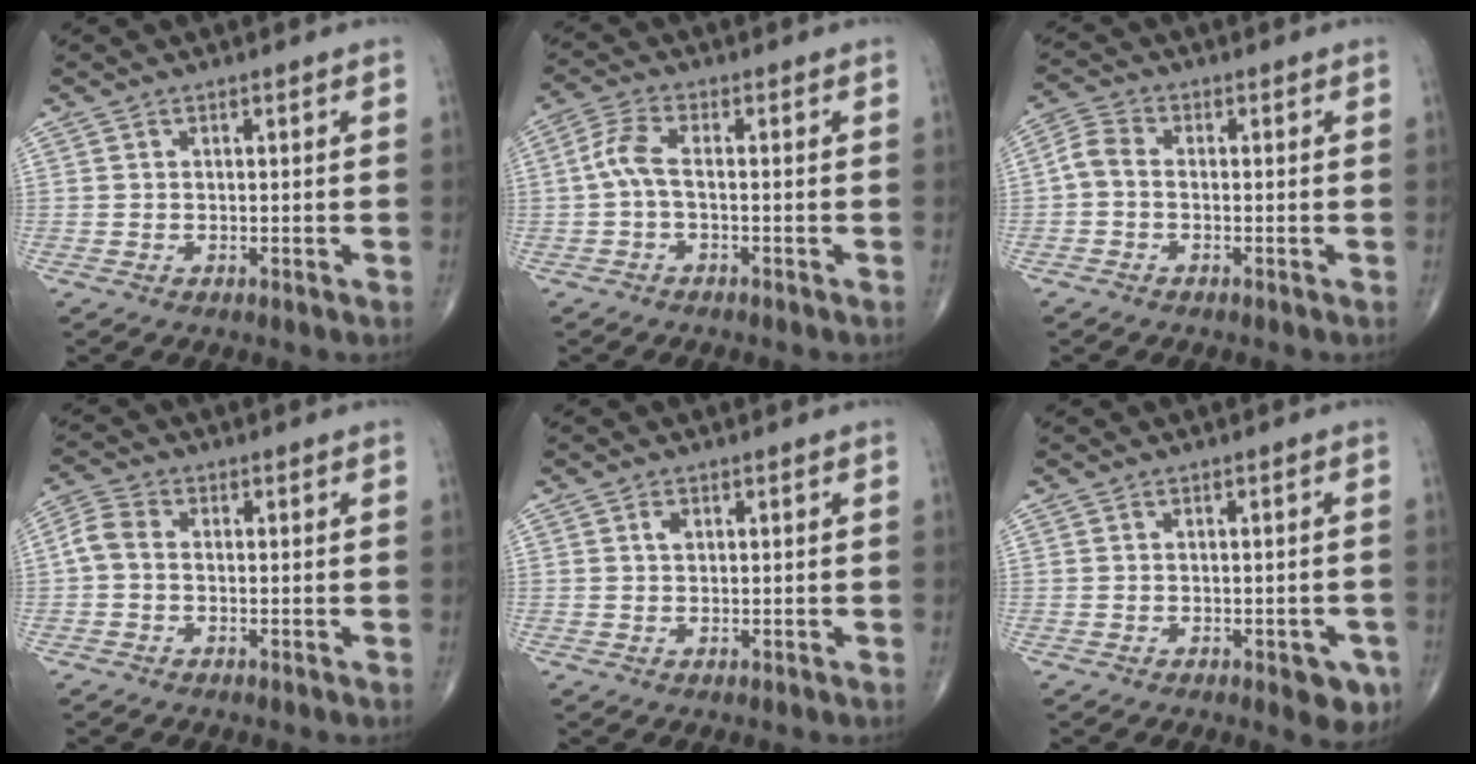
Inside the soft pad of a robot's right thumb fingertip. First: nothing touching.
{"total": 4.6, "force": [-0.6, 1.6, 4.2], "torque": [-0.101, 0.016, -0.019]}
{"total": 3.7, "force": [-0.8, 2.4, 2.8], "torque": [-0.059, 0.013, -0.028]}
{"total": 3.9, "force": [-0.5, 2.6, 2.8], "torque": [-0.063, 0.012, -0.021]}
{"total": 1.3, "force": [0.4, 0.8, 0.9], "torque": [-0.014, 0.002, 0.006]}
{"total": 4.9, "force": [-2.3, 2.1, 3.8], "torque": [-0.027, 0.004, -0.022]}